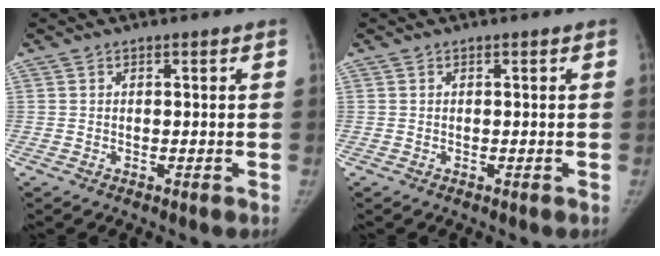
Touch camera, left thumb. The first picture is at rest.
{"total": 0.0}